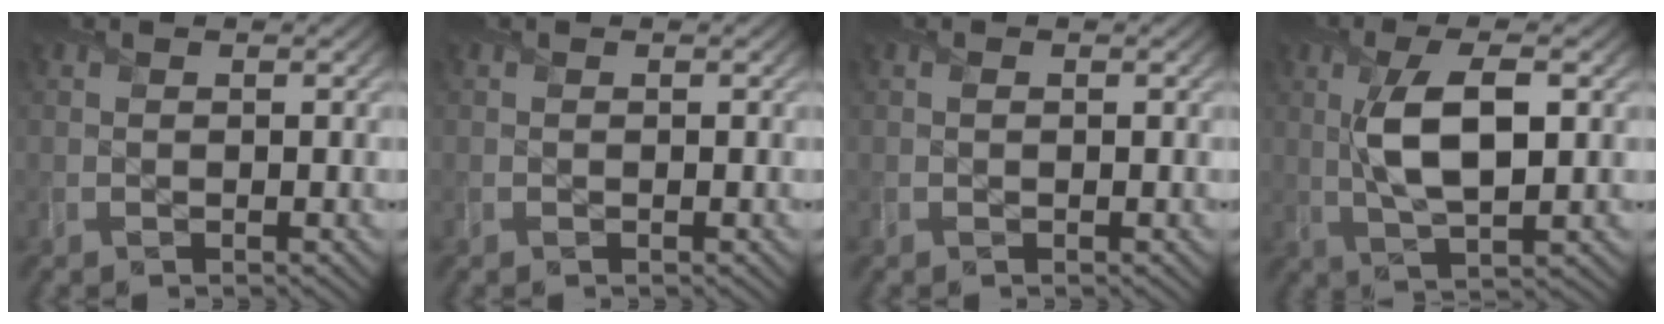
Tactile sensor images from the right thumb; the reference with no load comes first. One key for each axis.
{"total": 0.0}
{"total": 0.0}
{"total": 8.5, "fx": 1.0, "fy": 3.1, "fz": 7.8, "tx": -0.157, "ty": 0.000, "tz": 0.019}